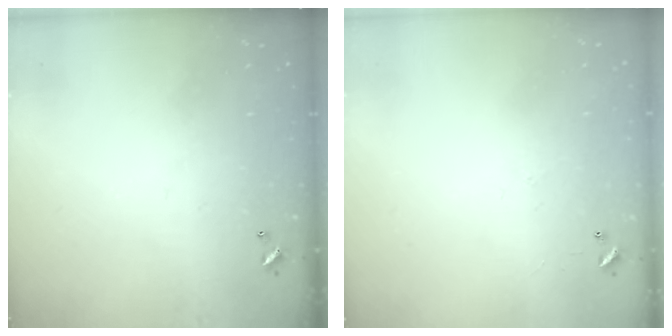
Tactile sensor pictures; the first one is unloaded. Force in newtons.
{"total": 7.7, "press": 7.7, "slide": 0.5}